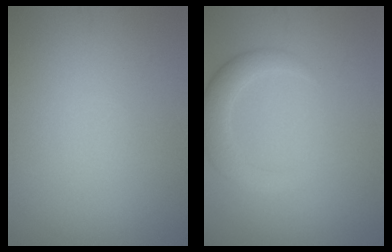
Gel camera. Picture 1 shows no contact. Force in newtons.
{"total": 3.1, "press": 3.1, "slide": 0.1}